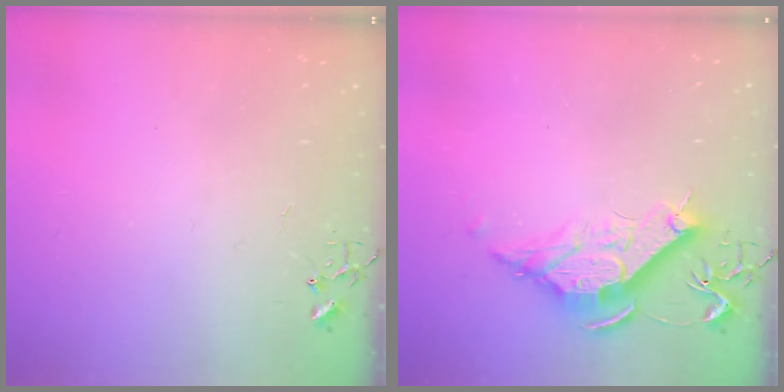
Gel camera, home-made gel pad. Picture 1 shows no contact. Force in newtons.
{"total": 10.8, "press": 10.8, "slide": 0.3}